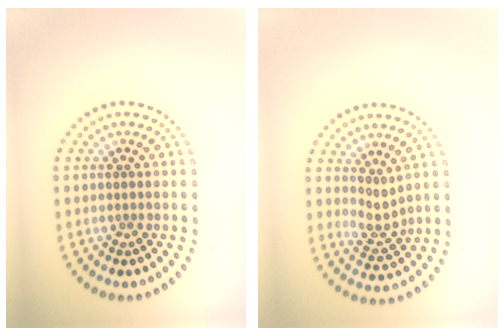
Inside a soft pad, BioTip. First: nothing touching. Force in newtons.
{"total": 2.1, "press": 1.5, "slide": 1.5}